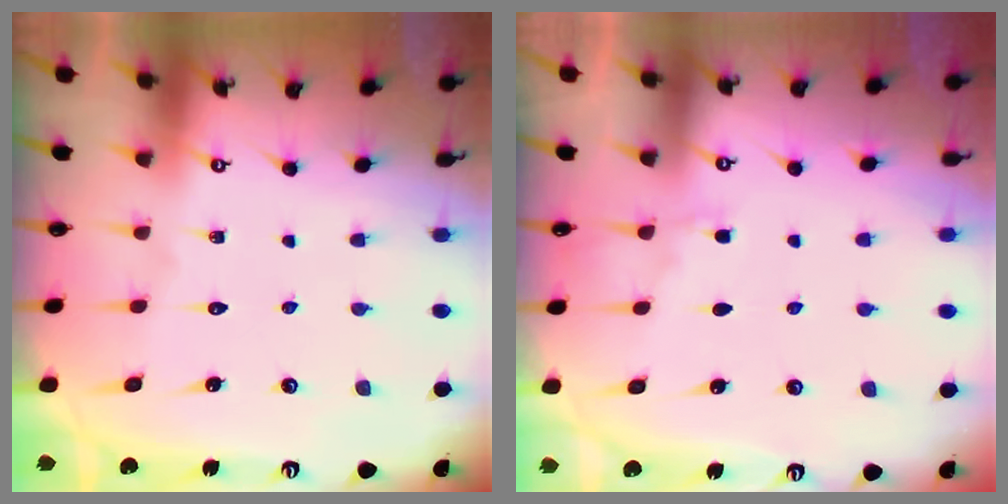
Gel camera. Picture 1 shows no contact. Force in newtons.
{"total": 2.7, "press": 2.6, "slide": 0.4}